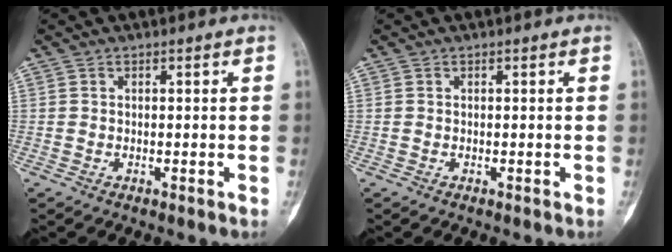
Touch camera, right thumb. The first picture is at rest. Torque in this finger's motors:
{"motor_torque": [-0.47, 0.47, 0.09, 0.08, 0.02]}